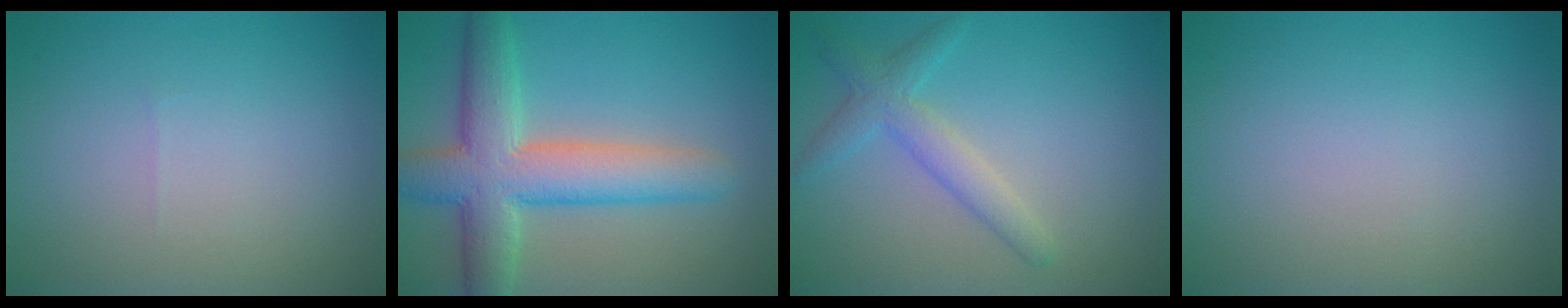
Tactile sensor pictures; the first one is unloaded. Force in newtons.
{"total": 7.8, "press": 7.8, "slide": 0.5}
{"total": 1.9, "press": 1.9, "slide": 0.2}
{"total": 0.0}